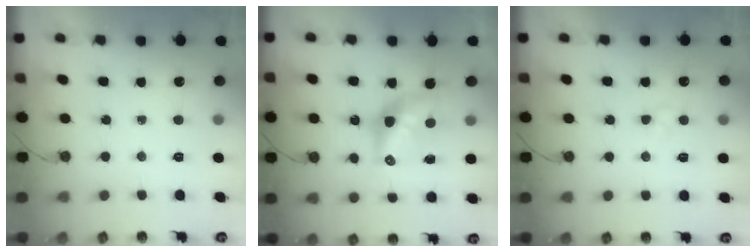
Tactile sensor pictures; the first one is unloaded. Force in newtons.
{"total": 8.7, "press": 8.6, "slide": 0.8}
{"total": 3.0, "press": 2.9, "slide": 0.4}